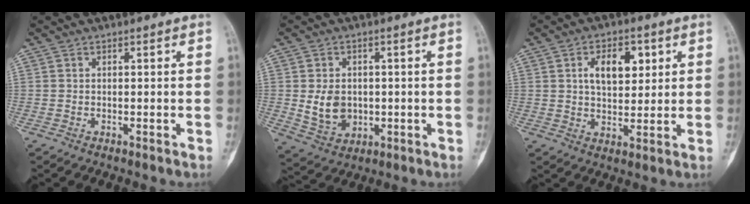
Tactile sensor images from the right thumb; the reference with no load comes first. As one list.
[{"total": 7.5, "force": [0.0, 5.9, 4.6], "torque": [-0.060, -0.007, 0.016]}, {"total": 8.7, "force": [2.8, 5.1, 6.5], "torque": [-0.076, -0.009, 0.047]}]